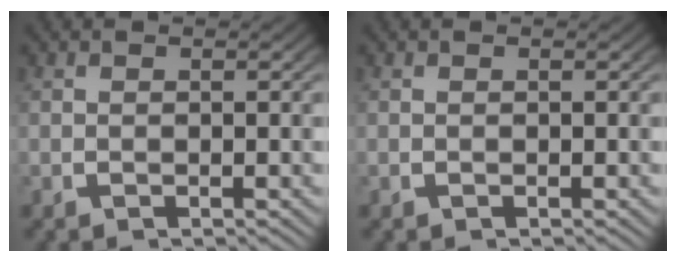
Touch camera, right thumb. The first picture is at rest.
{"total": 0.0}